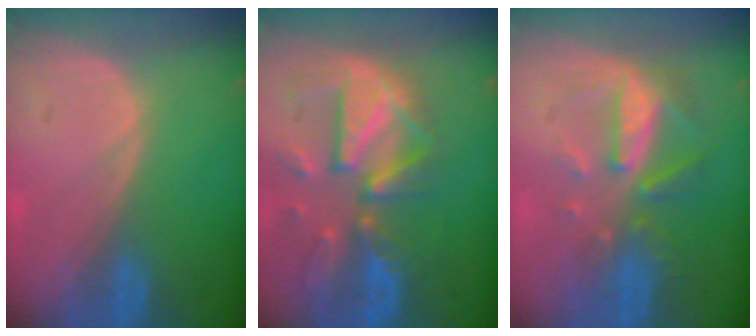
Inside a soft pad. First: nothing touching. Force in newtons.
{"total": 12.1, "press": 10.4, "slide": 6.2}
{"total": 8.0, "press": 7.3, "slide": 3.3}